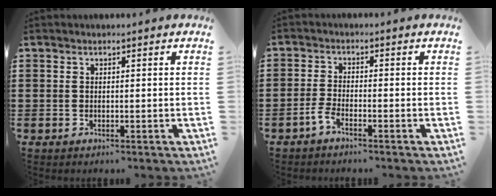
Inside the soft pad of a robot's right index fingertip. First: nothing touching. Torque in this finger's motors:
{"motor_torque": [1.25, 0.89, 0.15, 0.06]}